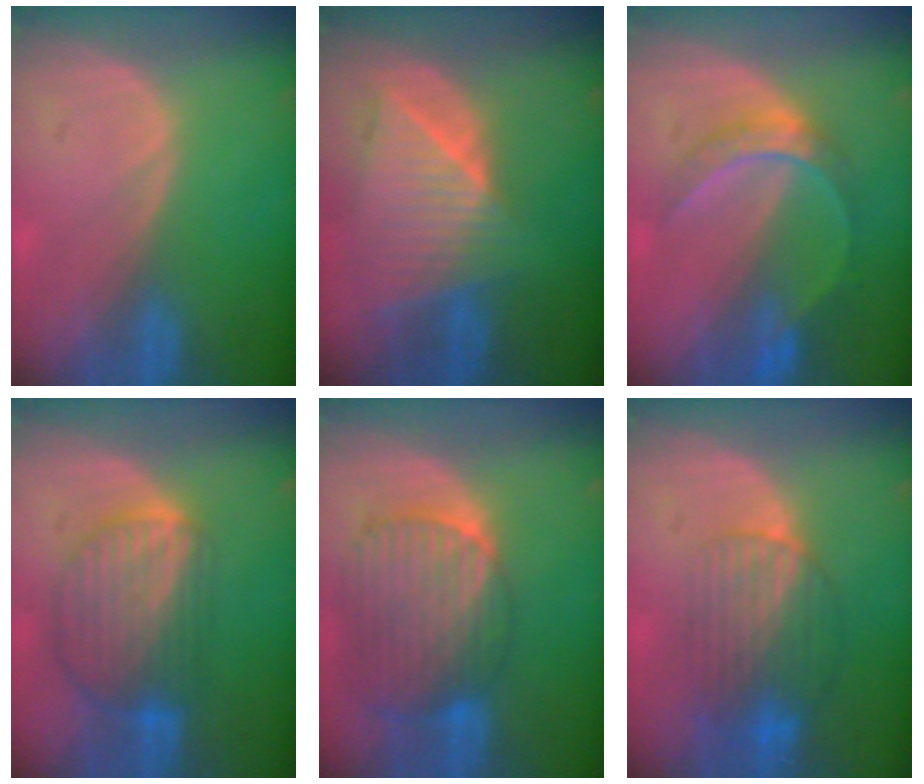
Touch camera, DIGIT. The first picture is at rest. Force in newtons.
{"total": 9.1, "press": 8.0, "slide": 4.3}
{"total": 6.2, "press": 5.5, "slide": 2.9}
{"total": 8.7, "press": 7.6, "slide": 4.2}
{"total": 10.7, "press": 9.2, "slide": 5.5}
{"total": 8.2, "press": 7.4, "slide": 3.5}